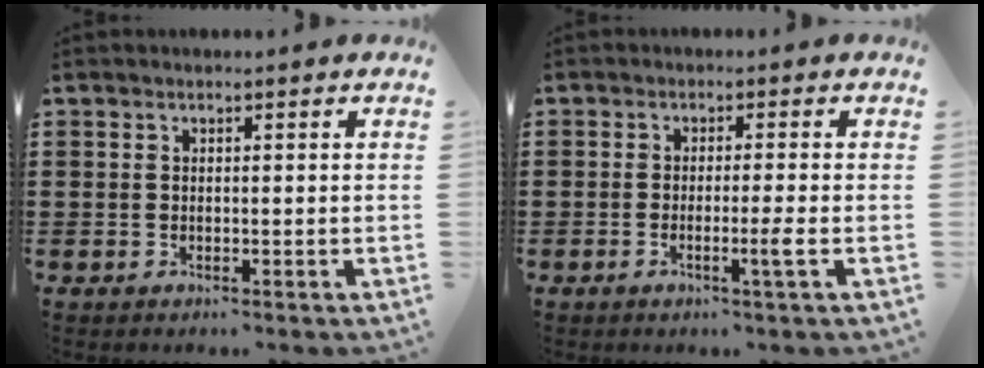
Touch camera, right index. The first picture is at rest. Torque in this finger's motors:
{"motor_torque": [-0.46, 0.86, 0.00, 0.00]}